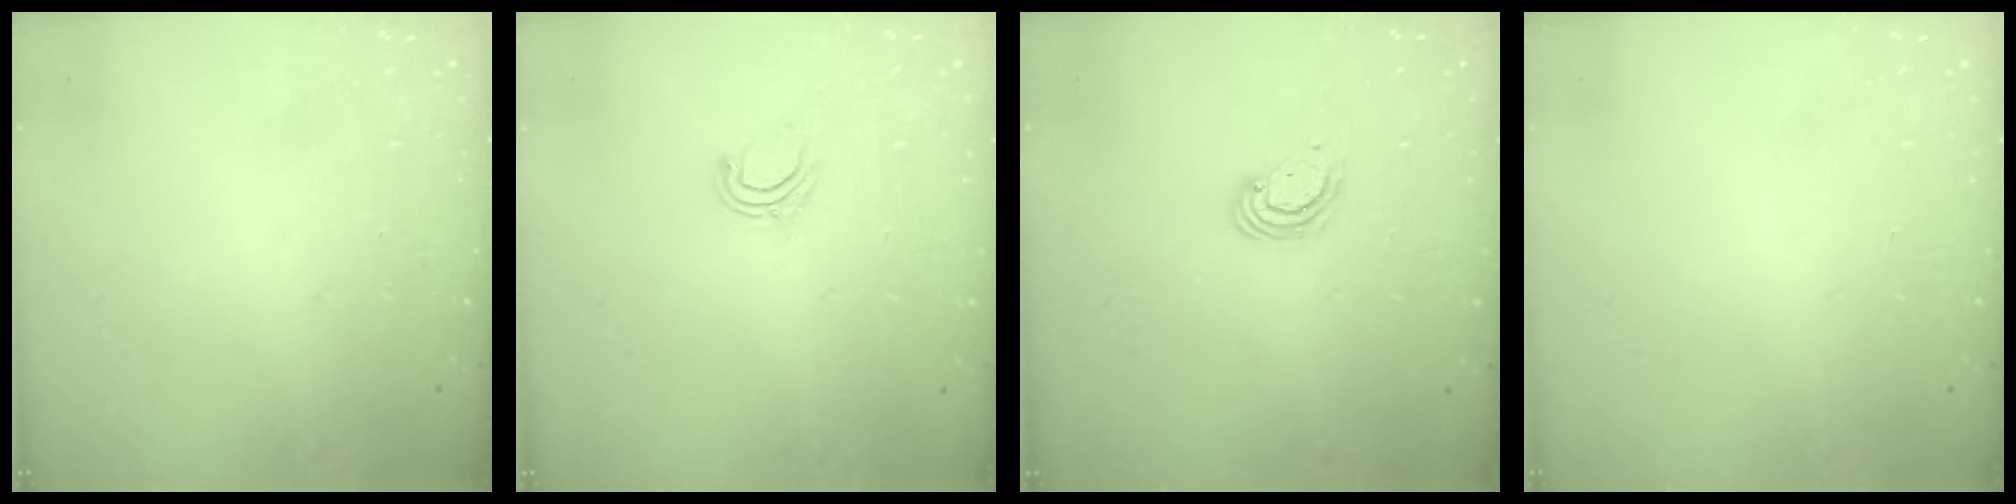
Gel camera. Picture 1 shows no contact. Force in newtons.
{"total": 5.0, "press": 4.9, "slide": 1.0}
{"total": 2.8, "press": 2.8, "slide": 0.3}
{"total": 0.0}